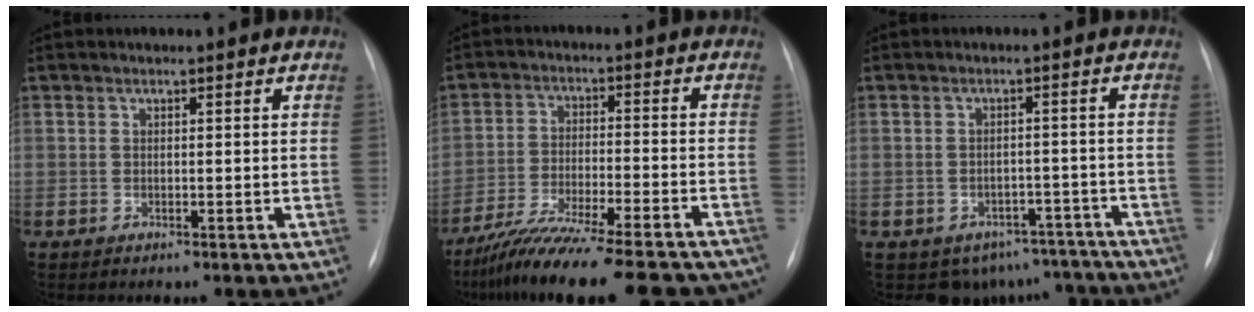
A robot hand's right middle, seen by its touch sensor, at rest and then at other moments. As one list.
[{"total": 22.3, "force": [-19.3, 2.7, 10.7], "torque": [-0.143, -0.025, -0.286]}, {"total": 9.8, "force": [-7.8, 5.9, 0.9], "torque": [0.008, 0.024, -0.085]}]